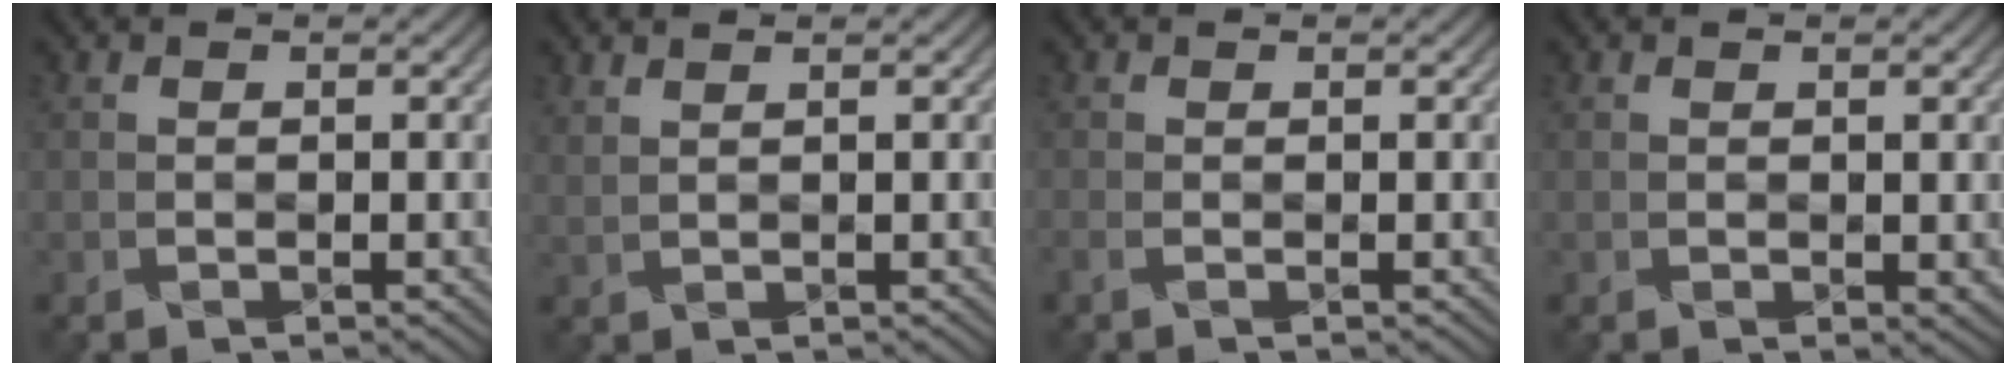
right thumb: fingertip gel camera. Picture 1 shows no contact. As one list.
[{"total": 1.7, "force": [1.4, 0.3, 0.8], "torque": [-0.010, -0.006, 0.020]}, {"total": 1.0, "force": [-0.4, 0.2, 0.9], "torque": [-0.023, -0.001, -0.010]}, {"total": 1.0, "force": [0.5, 0.3, 0.7], "torque": [-0.011, -0.002, 0.012]}]